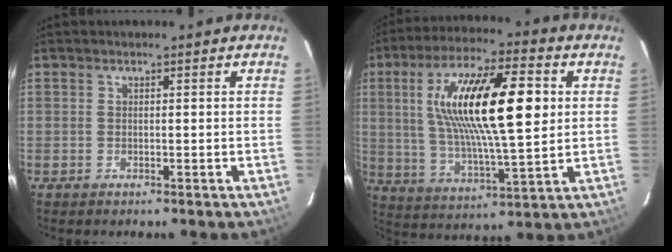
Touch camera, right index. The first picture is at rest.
{"total": 21.1, "force": [4.5, 5.6, 19.9], "torque": [-0.360, 0.016, 0.082]}